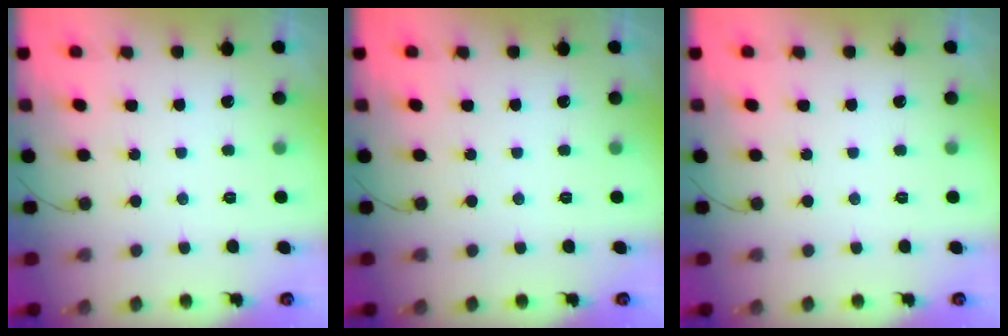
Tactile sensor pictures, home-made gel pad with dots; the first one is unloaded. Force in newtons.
{"total": 0.0}
{"total": 0.0}